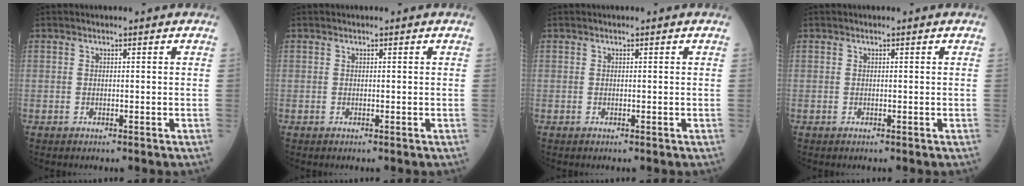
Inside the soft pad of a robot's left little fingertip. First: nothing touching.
{"total": 0.0}
{"total": 0.0}
{"total": 0.0}